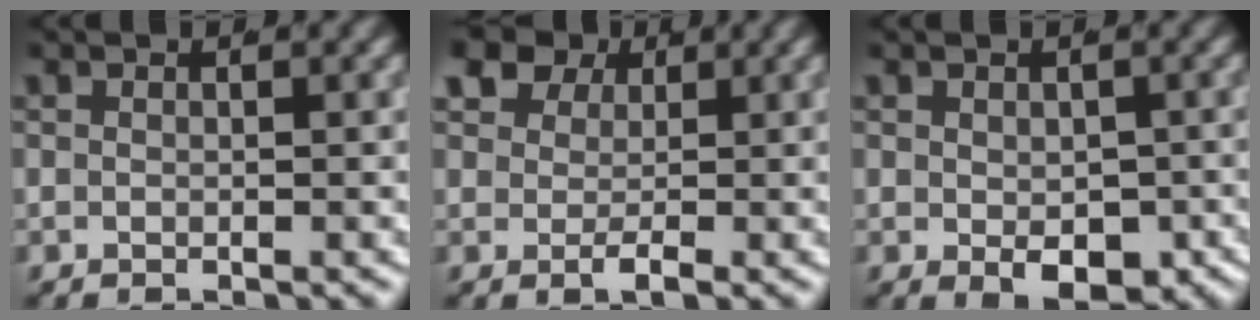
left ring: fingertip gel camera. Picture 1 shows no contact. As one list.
[{"total": 6.6, "force": [3.1, 4.7, 3.6], "torque": [-0.065, -0.003, 0.050]}, {"total": 3.5, "force": [-1.7, 1.5, 2.6], "torque": [-0.041, -0.024, -0.010]}]